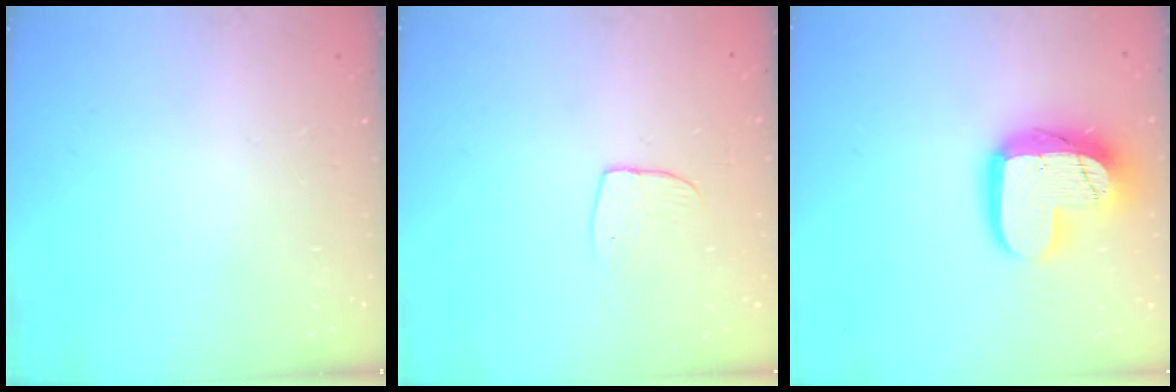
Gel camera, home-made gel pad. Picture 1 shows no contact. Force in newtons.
{"total": 6.5, "press": 6.5, "slide": 0.5}
{"total": 16.1, "press": 16.1, "slide": 0.9}